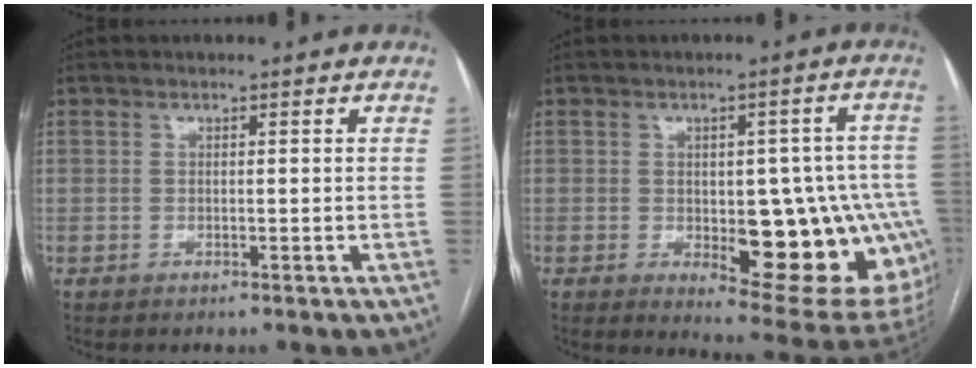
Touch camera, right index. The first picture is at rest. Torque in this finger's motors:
{"motor_torque": [2.01, -0.13, 0.44, 0.09]}